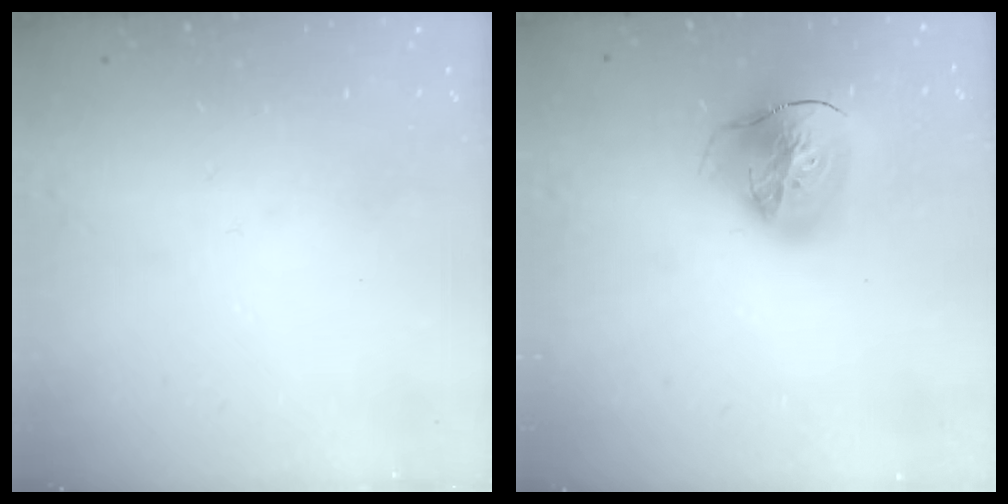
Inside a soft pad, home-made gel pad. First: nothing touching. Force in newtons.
{"total": 23.3, "press": 23.2, "slide": 2.4}